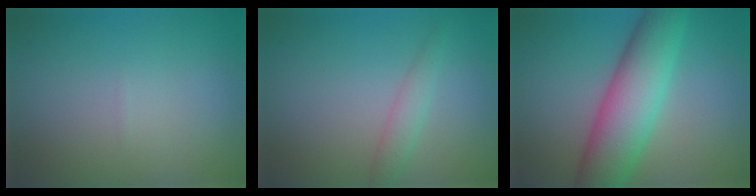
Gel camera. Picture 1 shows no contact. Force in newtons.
{"total": 1.6, "press": 1.6, "slide": 0.0}
{"total": 8.1, "press": 8.1, "slide": 0.1}